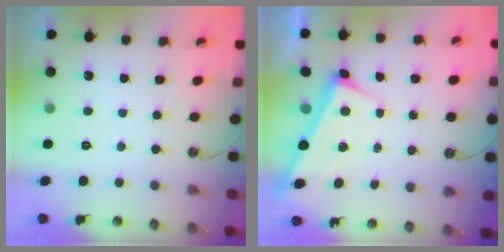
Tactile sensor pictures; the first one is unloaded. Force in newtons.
{"total": 2.9, "press": 2.9, "slide": 0.1}